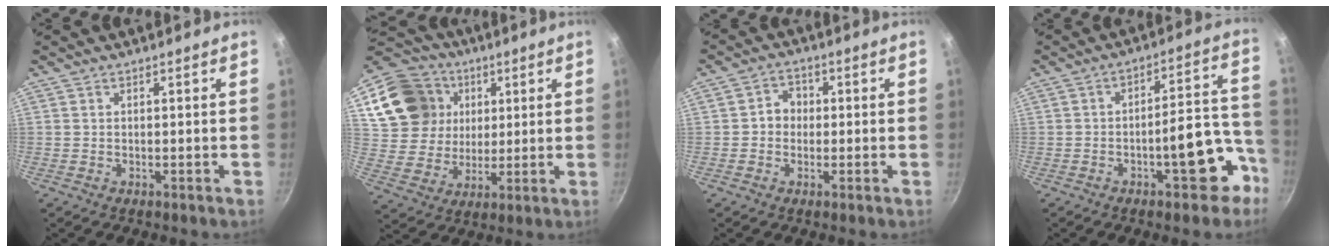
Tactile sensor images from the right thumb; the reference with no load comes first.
{"total": 19.4, "force": [6.3, 16.3, 8.2], "torque": [-0.146, 0.008, 0.124]}
{"total": 4.2, "force": [-0.2, 3.7, 1.8], "torque": [0.002, 0.011, -0.010]}
{"total": 12.6, "force": [-5.9, 5.1, 9.9], "torque": [-0.082, 0.074, -0.075]}